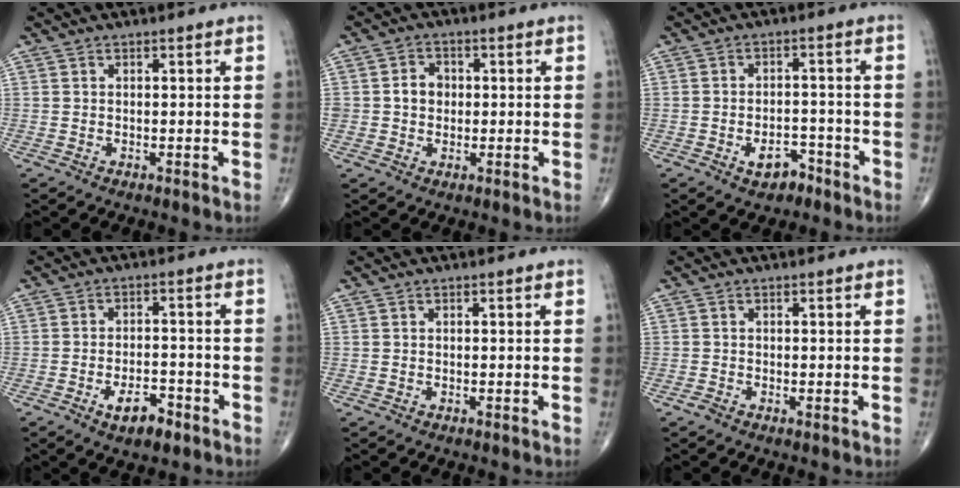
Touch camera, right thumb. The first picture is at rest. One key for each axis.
{"total": 4.1, "fx": 0.1, "fy": 3.5, "fz": 2.1, "tx": -0.018, "ty": 0.008, "tz": -0.002}
{"total": 5.0, "fx": -2.9, "fy": 2.9, "fz": 2.8, "tx": -0.028, "ty": 0.025, "tz": -0.043}
{"total": 6.2, "fx": -3.5, "fy": 2.9, "fz": 4.4, "tx": -0.063, "ty": 0.021, "tz": -0.052}
{"total": 0.0}
{"total": 0.9, "fx": -0.4, "fy": 0.3, "fz": 0.7, "tx": -0.018, "ty": -0.003, "tz": -0.012}